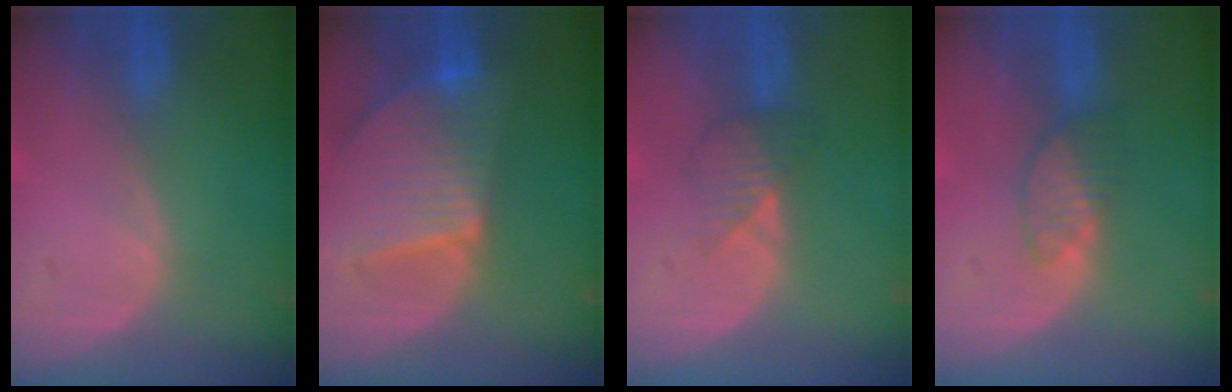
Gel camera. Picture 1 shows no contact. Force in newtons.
{"total": 9.5, "press": 8.2, "slide": 4.7}
{"total": 3.3, "press": 3.1, "slide": 1.0}
{"total": 3.4, "press": 3.4, "slide": 0.5}